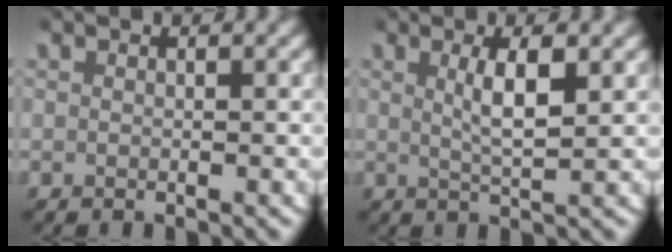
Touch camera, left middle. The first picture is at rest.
{"total": 3.1, "force": [0.8, 0.5, 2.9], "torque": [-0.052, -0.003, 0.019]}